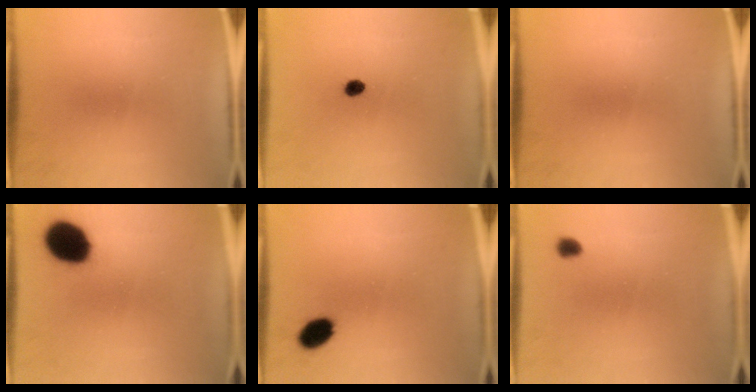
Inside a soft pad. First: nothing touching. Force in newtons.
{"total": 2.1}
{"total": 0.0}
{"total": 14.4}
{"total": 5.5}
{"total": 1.8}